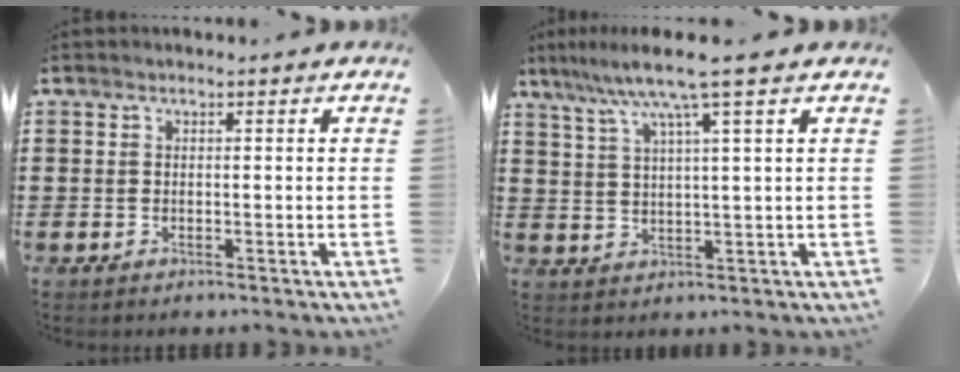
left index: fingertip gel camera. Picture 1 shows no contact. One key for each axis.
{"total": 7.4, "fx": 4.7, "fy": -0.3, "fz": 5.6, "tx": -0.124, "ty": -0.012, "tz": 0.077}